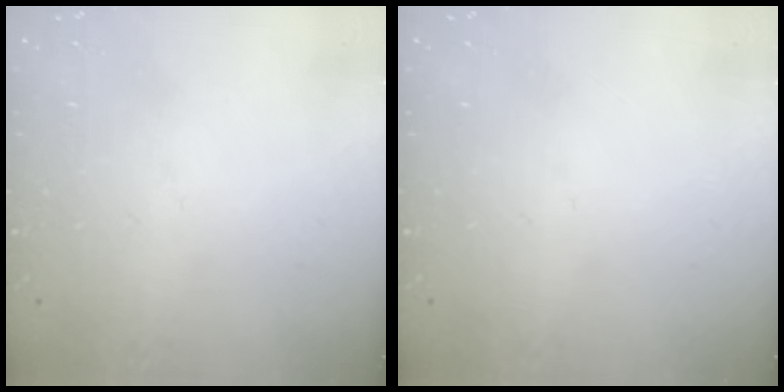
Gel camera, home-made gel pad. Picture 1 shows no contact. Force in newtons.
{"total": 0.0}